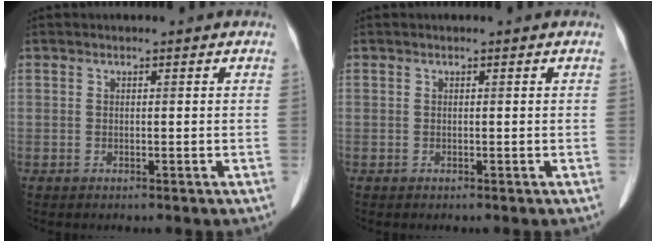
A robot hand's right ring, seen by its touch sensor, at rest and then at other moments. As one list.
[{"total": 0.0}]